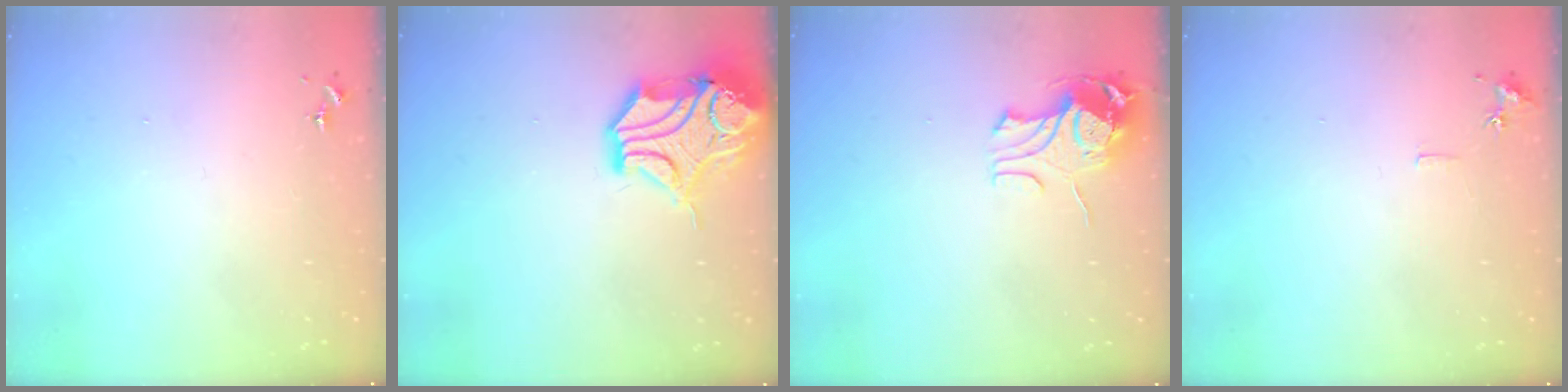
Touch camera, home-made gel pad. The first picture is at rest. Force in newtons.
{"total": 15.9, "press": 15.8, "slide": 2.3}
{"total": 10.8, "press": 10.8, "slide": 1.2}
{"total": 5.6, "press": 5.6, "slide": 0.7}